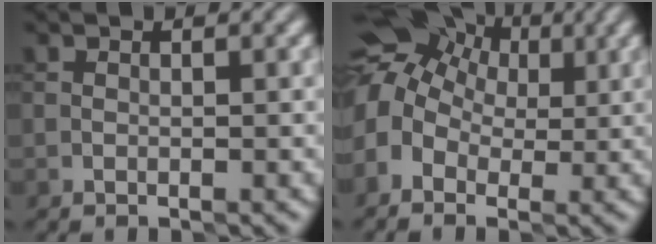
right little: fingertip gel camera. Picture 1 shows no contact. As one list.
[{"total": 8.3, "force": [1.7, 6.2, 5.1], "torque": [-0.091, 0.037, 0.020]}]